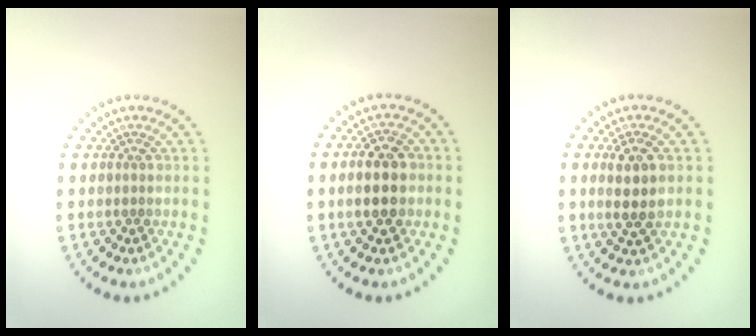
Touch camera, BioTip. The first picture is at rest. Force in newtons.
{"total": 3.6, "press": 3.6, "slide": 0.1}
{"total": 2.8, "press": 2.7, "slide": 0.7}